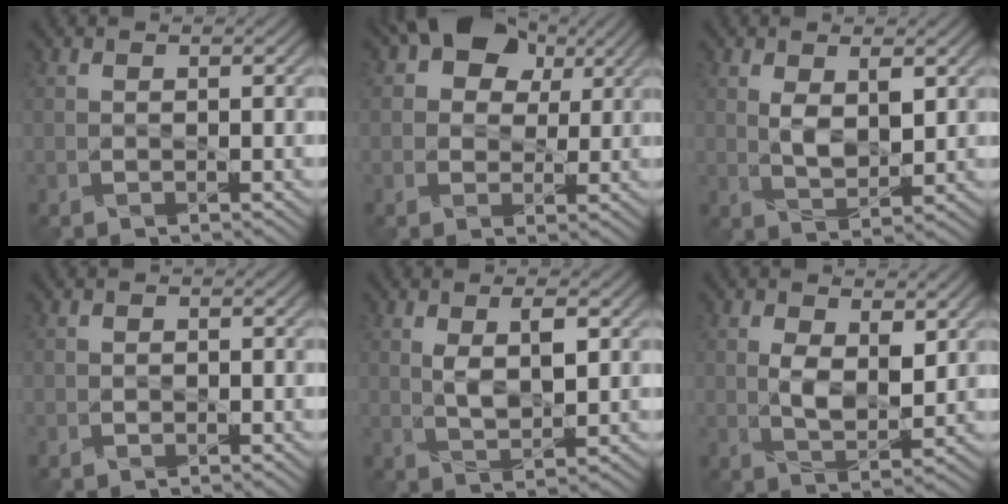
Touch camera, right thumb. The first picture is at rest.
{"total": 9.6, "force": [4.4, 6.8, 5.1], "torque": [-0.113, 0.039, 0.046]}
{"total": 4.2, "force": [1.3, 2.1, 3.4], "torque": [-0.075, -0.007, 0.028]}
{"total": 0.7, "force": [-0.2, 0.6, 0.3], "torque": [-0.003, -0.004, -0.005]}
{"total": 4.4, "force": [1.3, 1.9, 3.7], "torque": [-0.078, -0.005, 0.027]}
{"total": 5.2, "force": [1.2, 2.7, 4.3], "torque": [-0.088, -0.009, 0.028]}